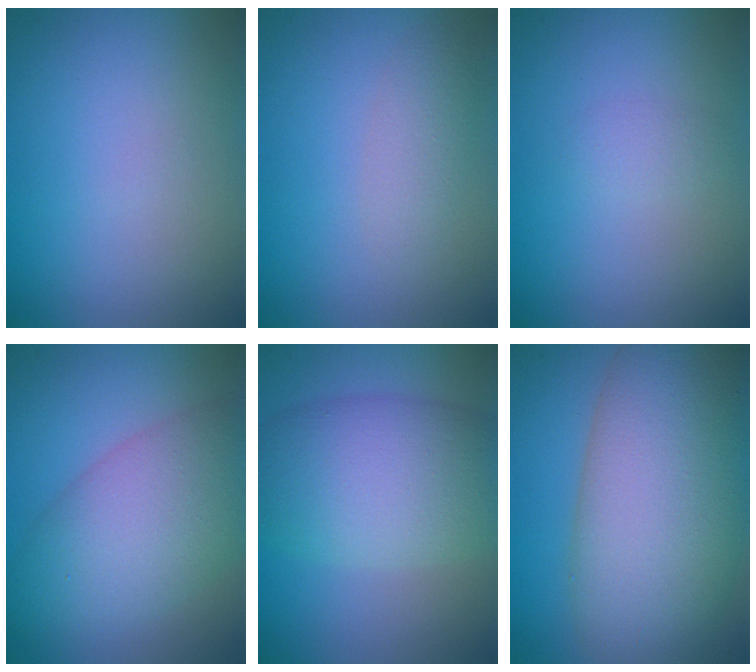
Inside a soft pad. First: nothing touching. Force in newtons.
{"total": 2.0, "press": 2.0, "slide": 0.1}
{"total": 1.1, "press": 1.1, "slide": 0.0}
{"total": 8.0, "press": 8.0, "slide": 0.5}
{"total": 8.4, "press": 8.4, "slide": 0.4}
{"total": 14.4, "press": 14.3, "slide": 0.8}